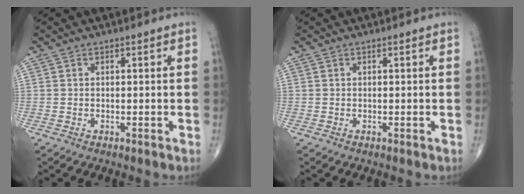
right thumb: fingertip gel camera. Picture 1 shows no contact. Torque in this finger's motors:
{"motor_torque": [0.00, 0.00, 0.04, -0.03, 0.00]}